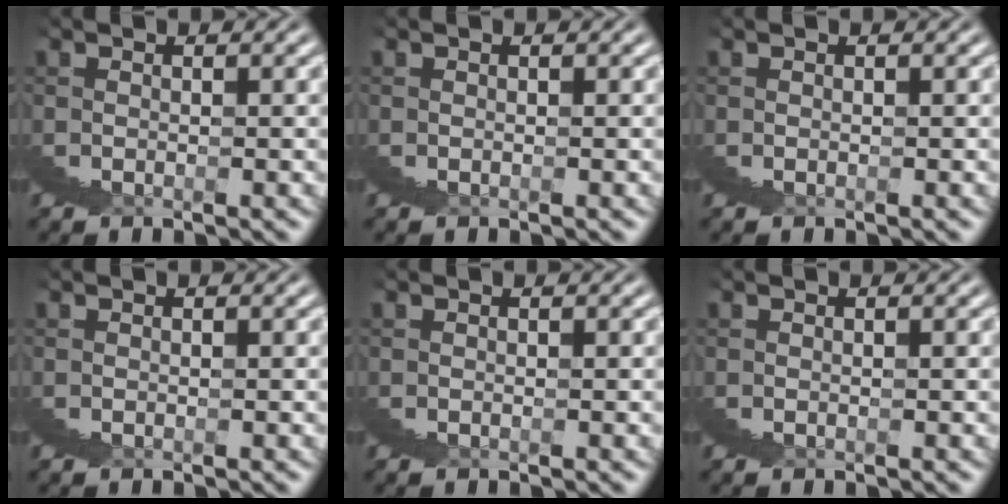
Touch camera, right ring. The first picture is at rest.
{"total": 0.0}
{"total": 0.0}
{"total": 0.0}
{"total": 0.0}
{"total": 0.0}